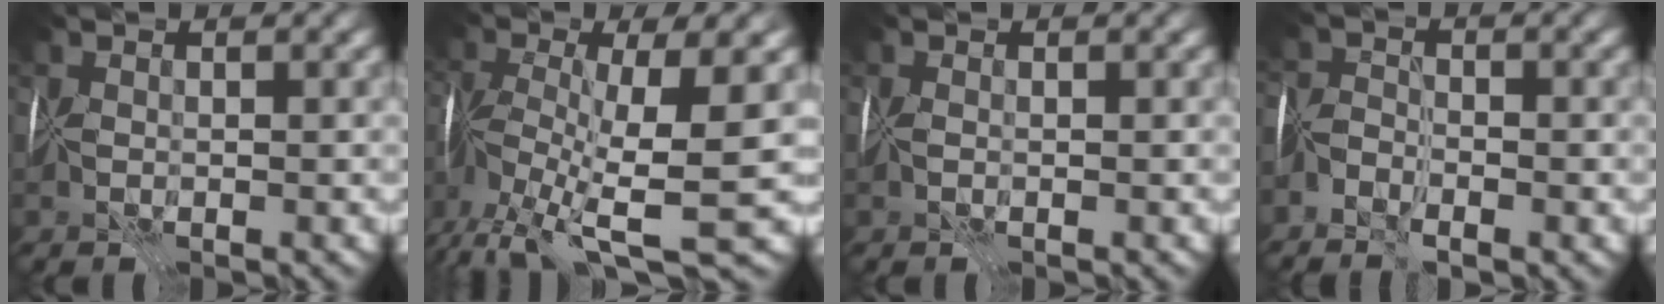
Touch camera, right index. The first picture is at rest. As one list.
[{"total": 9.9, "force": [-2.5, 3.3, 9.0], "torque": [-0.172, -0.025, -0.047]}, {"total": 0.0}, {"total": 3.7, "force": [-3.0, 1.7, 1.3], "torque": [-0.009, -0.009, -0.058]}]